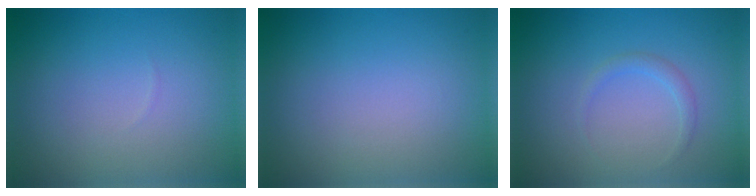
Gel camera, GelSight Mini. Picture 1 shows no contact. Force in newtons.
{"total": 0.0}
{"total": 1.0, "press": 1.0, "slide": 0.1}